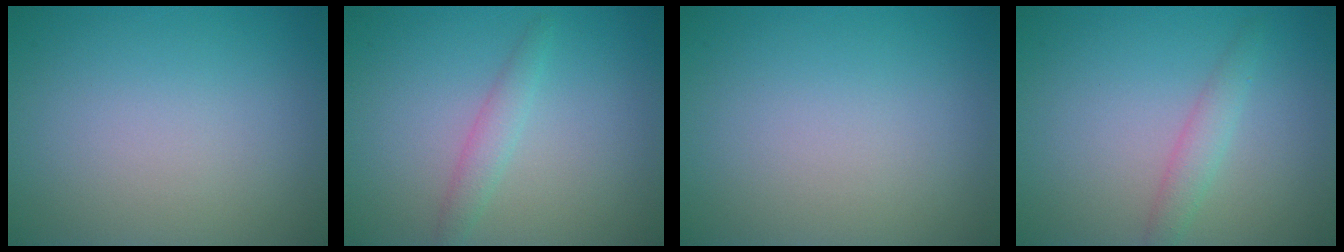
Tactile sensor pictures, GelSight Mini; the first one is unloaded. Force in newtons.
{"total": 1.7, "press": 1.7, "slide": 0.1}
{"total": 0.0}
{"total": 1.8, "press": 1.8, "slide": 0.0}